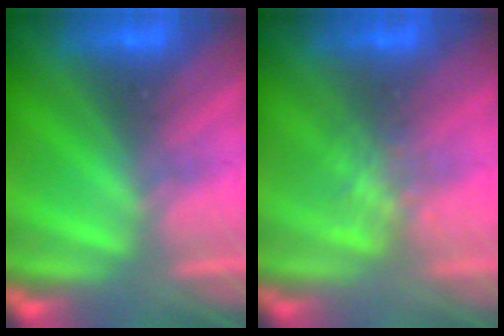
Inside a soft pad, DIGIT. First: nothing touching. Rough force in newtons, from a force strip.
{"total": 2.2}